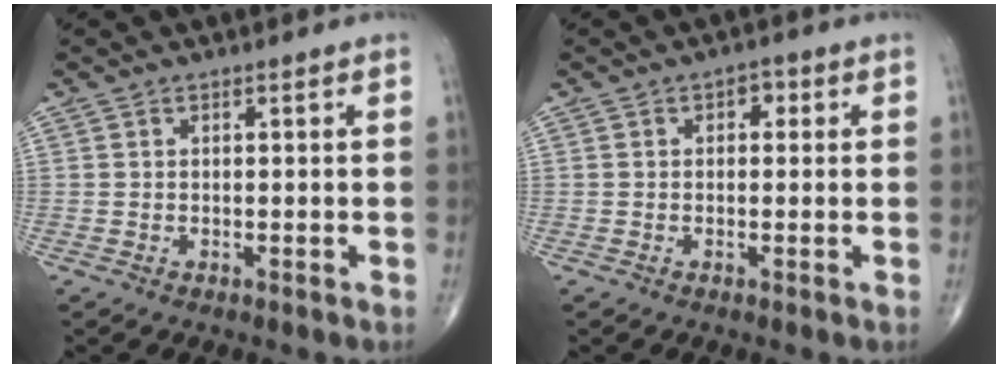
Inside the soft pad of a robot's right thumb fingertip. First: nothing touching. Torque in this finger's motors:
{"motor_torque": [1.56, 3.45, 0.13, 0.17, -0.01]}